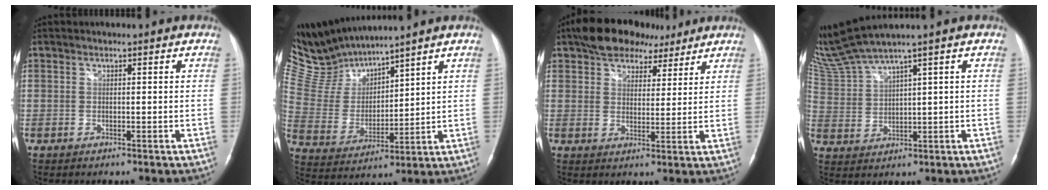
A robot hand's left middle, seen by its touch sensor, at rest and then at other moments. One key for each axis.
{"total": 10.5, "fx": 10.4, "fy": 0.4, "fz": 1.6, "tx": -0.062, "ty": 0.007, "tz": 0.230}
{"total": 10.7, "fx": 7.8, "fy": 5.8, "fz": 4.5, "tx": -0.062, "ty": 0.028, "tz": 0.122}
{"total": 6.8, "fx": 6.1, "fy": -1.7, "fz": 2.4, "tx": -0.072, "ty": 0.005, "tz": 0.140}